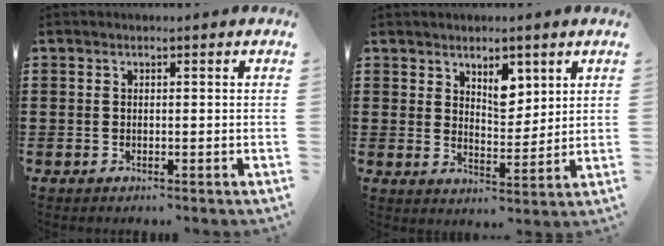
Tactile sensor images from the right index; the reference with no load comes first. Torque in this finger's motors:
{"motor_torque": [-0.01, 0.19, 0.29, 0.01]}